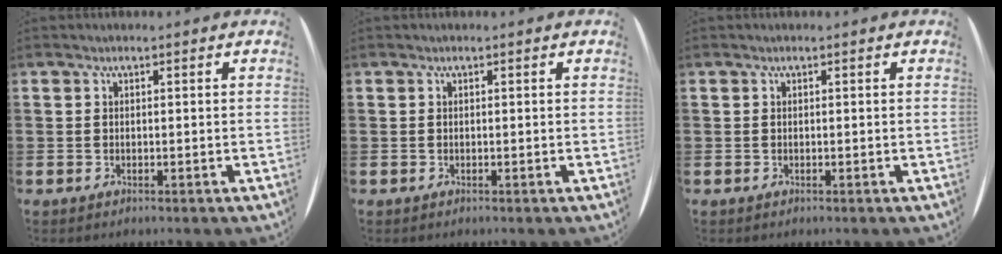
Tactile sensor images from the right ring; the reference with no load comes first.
{"total": 0.0}
{"total": 0.0}